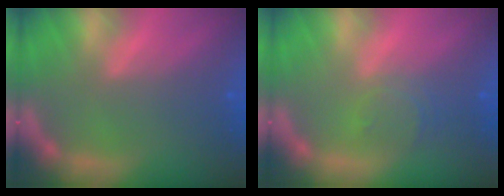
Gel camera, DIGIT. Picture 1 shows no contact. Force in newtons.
{"total": 2.4}